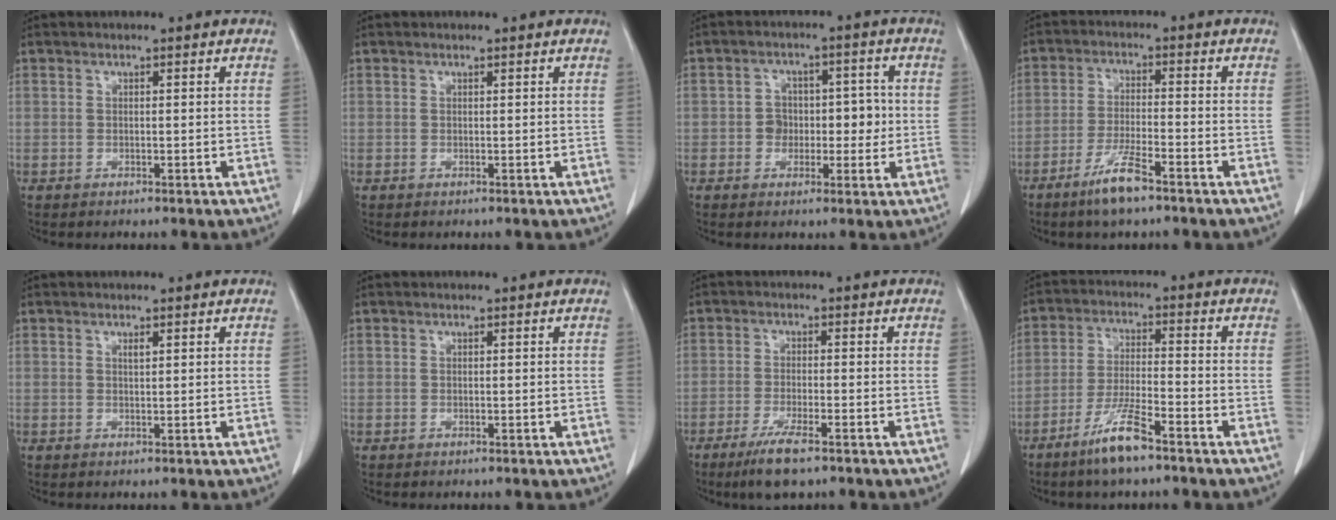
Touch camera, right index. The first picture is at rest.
{"total": 0.0}
{"total": 5.8, "force": [-0.5, 4.4, 3.8], "torque": [-0.043, 0.029, -0.004]}
{"total": 6.6, "force": [-4.5, 0.6, 4.8], "torque": [-0.099, -0.009, -0.083]}
{"total": 0.7, "force": [0.4, 0.1, 0.6], "torque": [-0.013, -0.001, 0.008]}
{"total": 0.0}
{"total": 6.1, "force": [-4.1, 0.7, 4.5], "torque": [-0.088, -0.015, -0.069]}
{"total": 7.9, "force": [-5.4, 0.7, 5.6], "torque": [-0.116, -0.013, -0.104]}